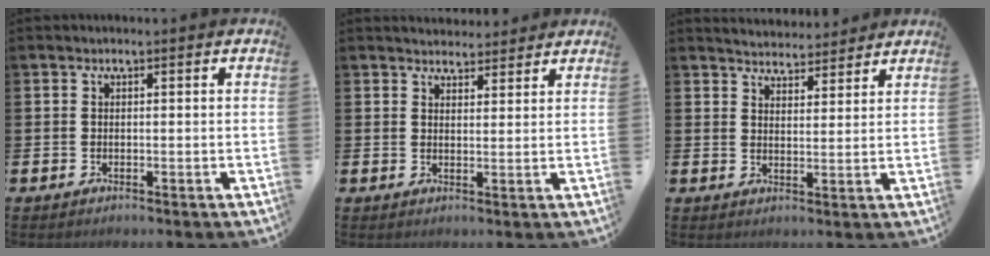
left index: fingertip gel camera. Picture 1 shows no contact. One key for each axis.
{"total": 3.4, "fx": 3.3, "fy": 1.0, "fz": -0.3, "tx": 0.013, "ty": -0.019, "tz": 0.057}
{"total": 4.2, "fx": 4.1, "fy": 0.6, "fz": -0.5, "tx": 0.004, "ty": -0.027, "tz": 0.072}